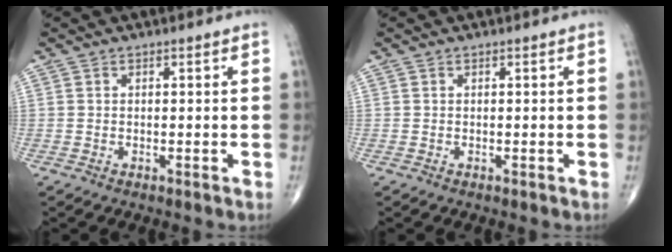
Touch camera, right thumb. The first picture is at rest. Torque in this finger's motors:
{"motor_torque": [0.00, 0.00, 0.01, 0.01, 0.00]}